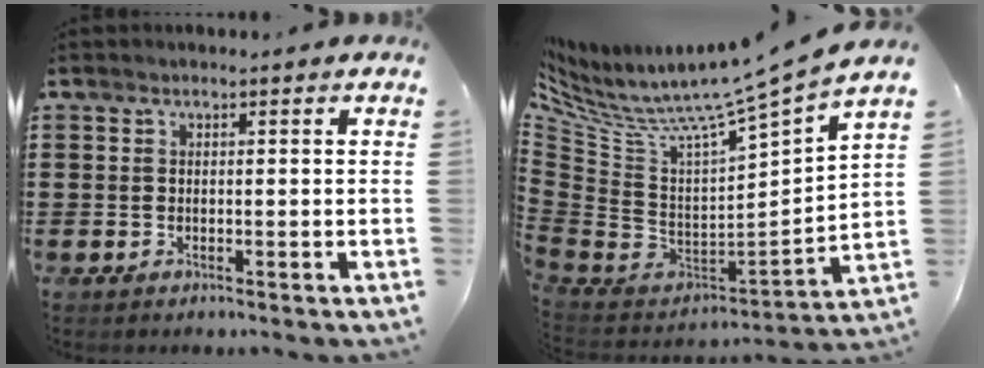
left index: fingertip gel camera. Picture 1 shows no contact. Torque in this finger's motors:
{"motor_torque": [-0.03, 0.07, 0.06, 0.13]}